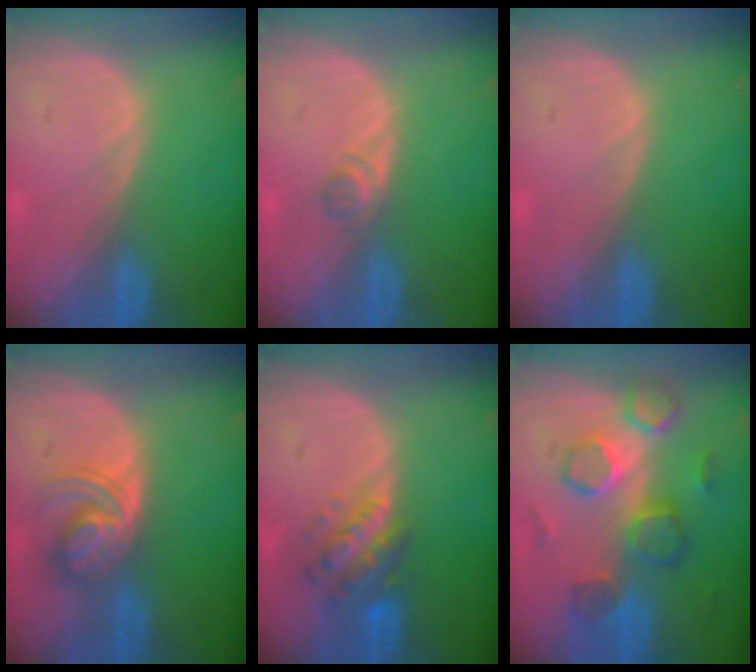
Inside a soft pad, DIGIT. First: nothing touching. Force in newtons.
{"total": 1.8, "press": 1.5, "slide": 0.9}
{"total": 0.0}
{"total": 5.6, "press": 5.5, "slide": 0.8}
{"total": 5.7, "press": 5.5, "slide": 1.4}
{"total": 8.7, "press": 8.4, "slide": 2.2}